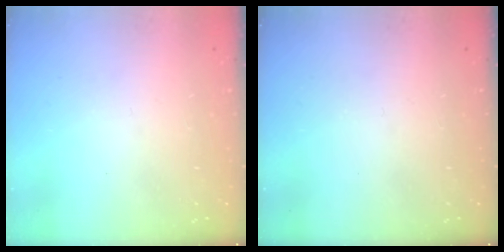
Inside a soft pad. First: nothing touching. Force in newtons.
{"total": 0.0}